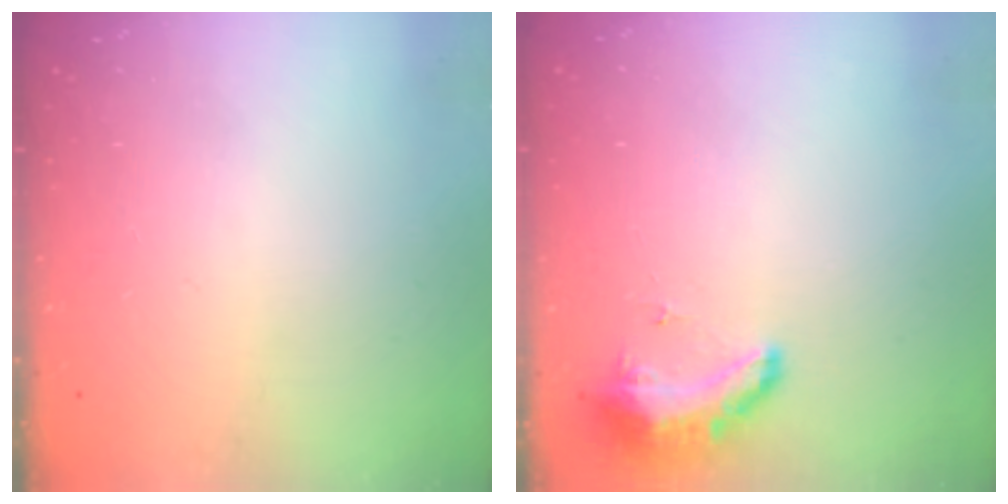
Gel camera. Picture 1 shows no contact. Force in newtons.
{"total": 9.0, "press": 8.7, "slide": 2.3}